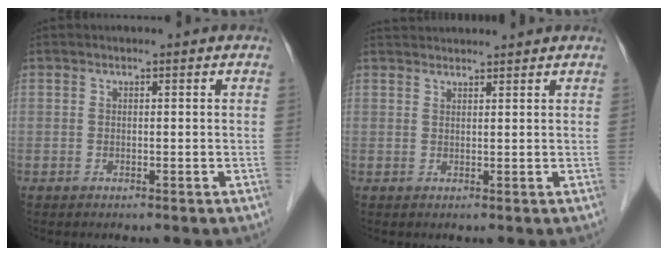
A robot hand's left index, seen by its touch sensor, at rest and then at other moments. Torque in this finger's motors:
{"motor_torque": [-0.24, -0.73, 0.14, 0.07]}